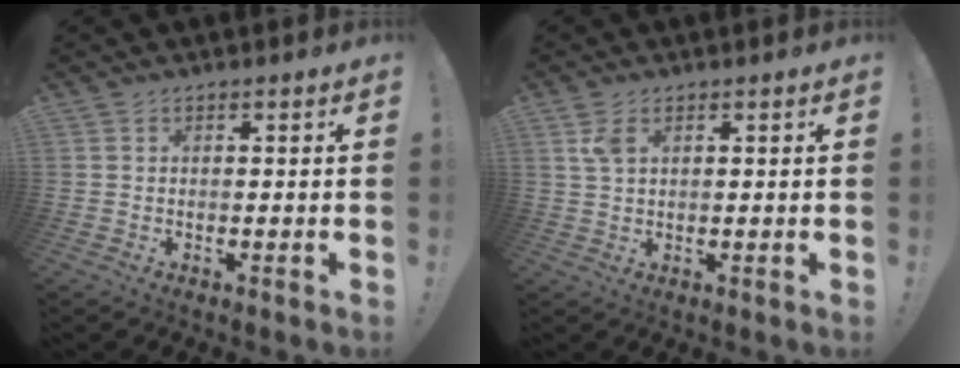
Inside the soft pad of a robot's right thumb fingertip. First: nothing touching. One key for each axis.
{"total": 3.9, "fx": 1.8, "fy": 2.0, "fz": 2.8, "tx": -0.043, "ty": -0.003, "tz": 0.031}